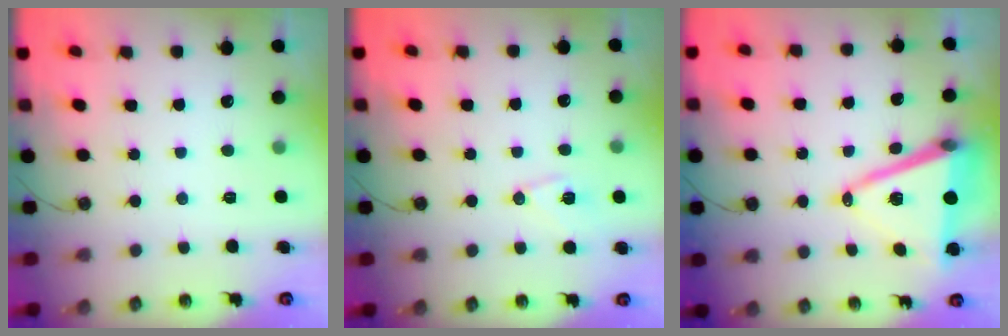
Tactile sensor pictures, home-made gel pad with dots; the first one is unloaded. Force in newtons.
{"total": 8.2, "press": 8.2, "slide": 0.8}
{"total": 15.2, "press": 14.7, "slide": 3.9}